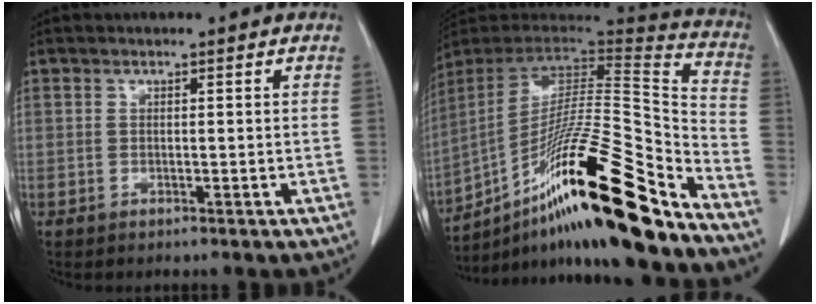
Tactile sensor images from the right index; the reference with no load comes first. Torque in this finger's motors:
{"motor_torque": [1.04, -1.10, 0.52, 0.21]}